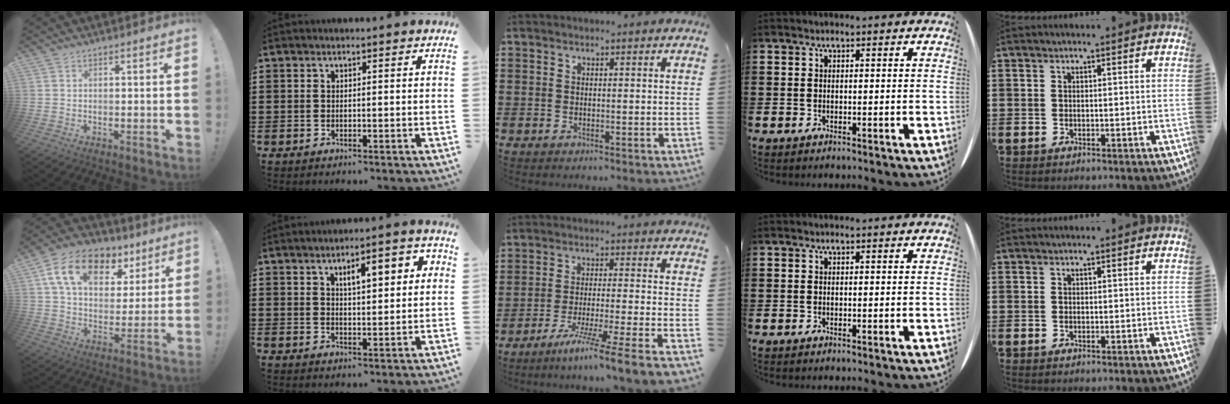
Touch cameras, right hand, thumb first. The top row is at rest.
{"thumb": {"total": 16.6, "force": [8.8, 10.4, 9.5], "torque": [-0.161, -0.034, 0.160]}, "index": {"total": 5.6, "force": [2.1, 2.1, 4.8], "torque": [-0.075, 0.000, 0.028]}, "middle": {"total": 7.8, "force": [-6.5, -1.5, 4.2], "torque": [-0.070, -0.019, -0.127]}}